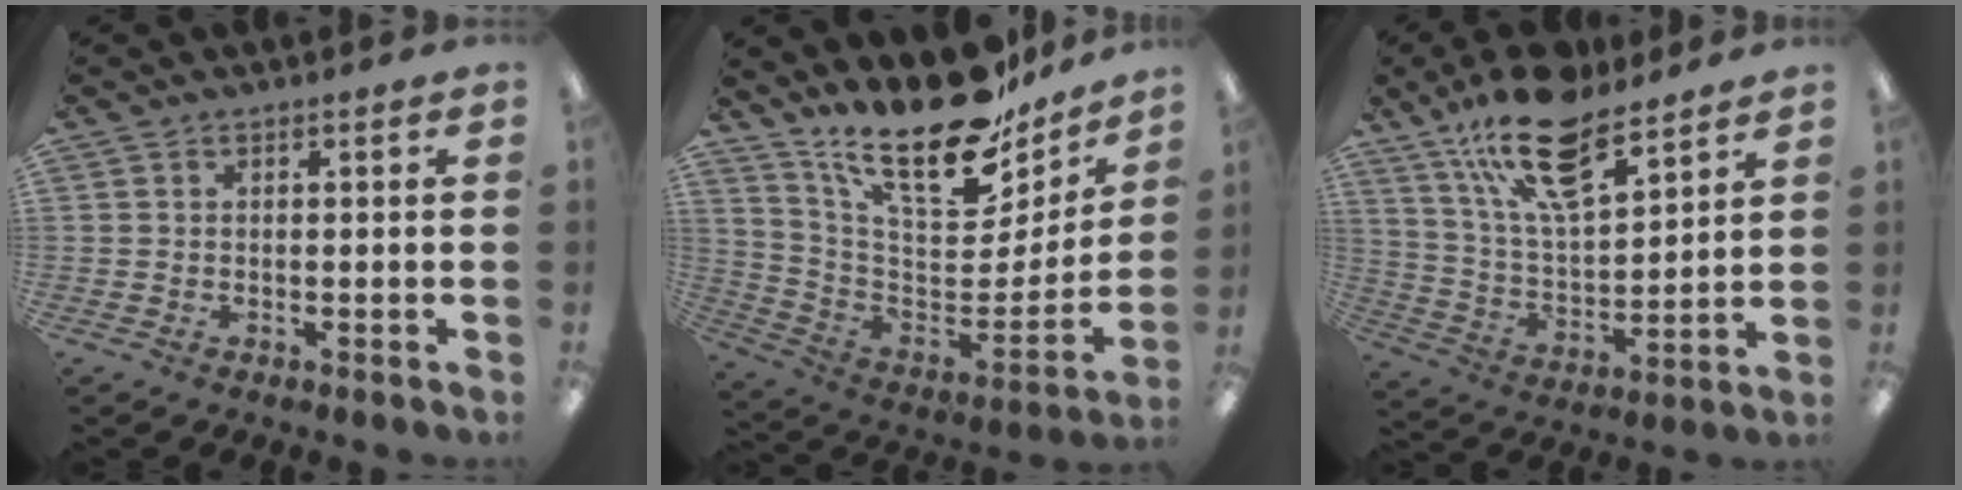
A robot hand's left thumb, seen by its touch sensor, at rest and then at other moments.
{"total": 23.1, "force": [18.2, 7.9, 11.7], "torque": [-0.175, -0.135, 0.308]}
{"total": 19.5, "force": [13.6, 7.8, 11.6], "torque": [-0.206, -0.063, 0.236]}